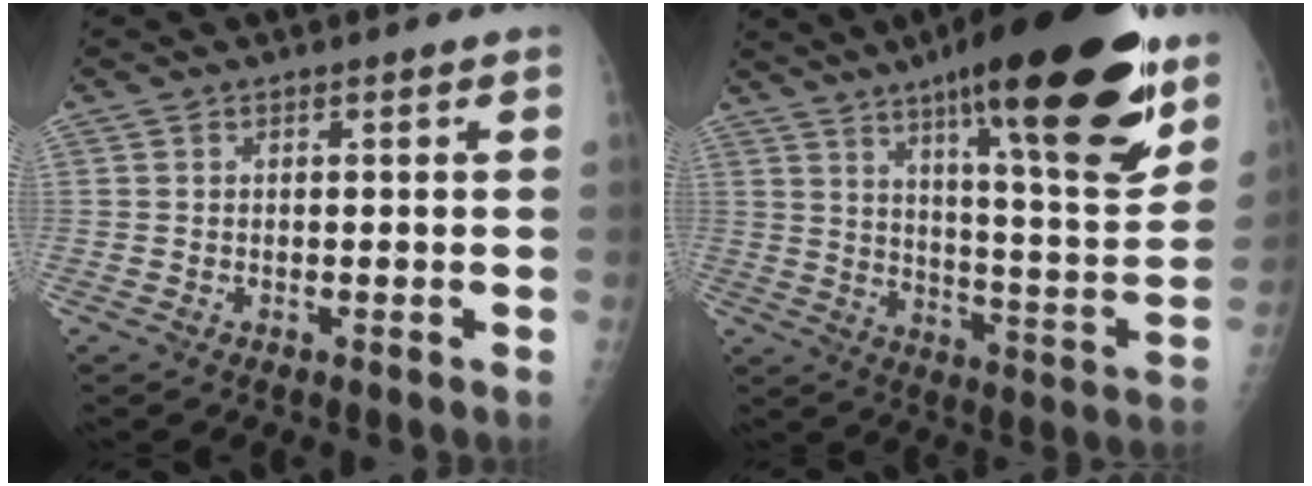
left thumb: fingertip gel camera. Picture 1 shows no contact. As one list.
[{"total": 28.5, "force": [17.3, 6.0, 21.9], "torque": [-0.300, -0.063, 0.265]}]